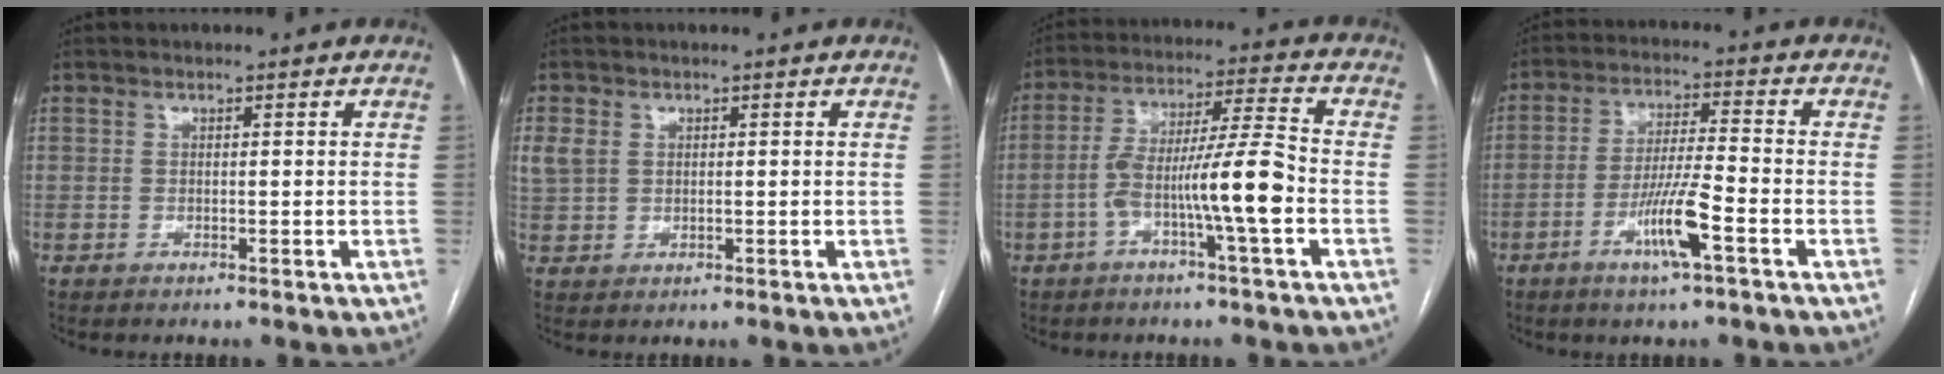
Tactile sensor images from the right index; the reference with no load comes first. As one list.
[{"total": 3.4, "force": [1.1, 2.7, 1.9], "torque": [-0.052, 0.011, 0.027]}, {"total": 10.9, "force": [-3.4, -0.4, 10.4], "torque": [-0.191, 0.016, -0.063]}, {"total": 8.3, "force": [-3.8, 0.1, 7.4], "torque": [-0.141, -0.006, -0.070]}]